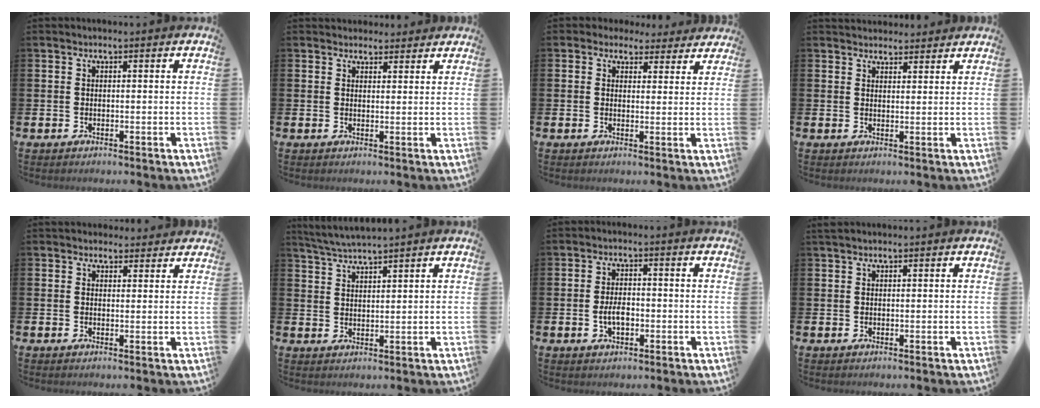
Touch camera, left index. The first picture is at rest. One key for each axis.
{"total": 2.6, "fx": 2.5, "fy": 1.0, "fz": -0.3, "tx": 0.012, "ty": -0.009, "tz": 0.043}
{"total": 3.2, "fx": 2.7, "fy": 1.7, "fz": 0.0, "tx": -0.002, "ty": -0.015, "tz": 0.044}
{"total": 2.9, "fx": 2.8, "fy": 0.9, "fz": -0.2, "tx": 0.010, "ty": -0.013, "tz": 0.049}
{"total": 2.7, "fx": 2.5, "fy": 1.0, "fz": -0.2, "tx": 0.018, "ty": -0.013, "tz": 0.043}
{"total": 3.6, "fx": 3.5, "fy": -0.5, "fz": 0.5, "tx": -0.022, "ty": -0.014, "tz": 0.064}
{"total": 3.3, "fx": -0.6, "fy": 1.8, "fz": 2.7, "tx": -0.038, "ty": -0.002, "tz": -0.014}
{"total": 0.9, "fx": 0.8, "fy": 0.2, "fz": 0.3, "tx": -0.006, "ty": 0.002, "tz": 0.015}